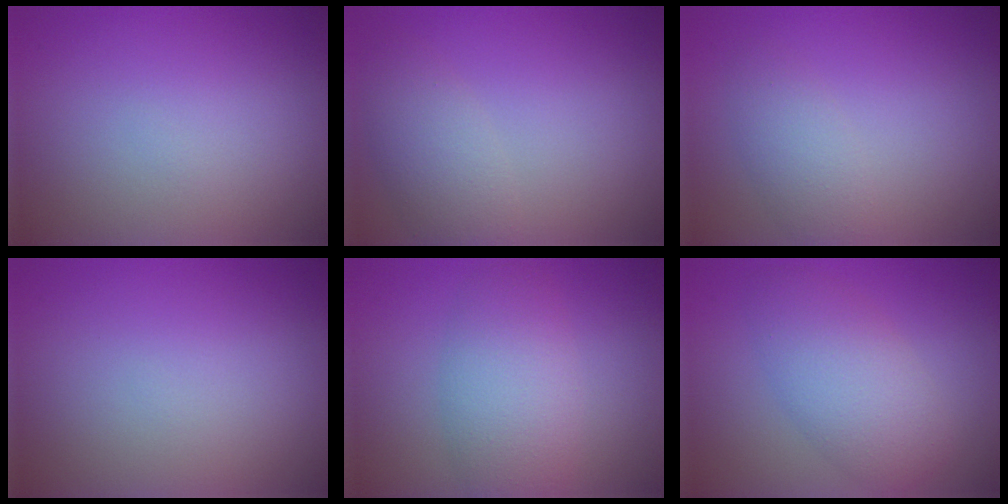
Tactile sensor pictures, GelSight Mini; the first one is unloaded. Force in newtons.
{"total": 3.3, "press": 3.3, "slide": 0.2}
{"total": 2.4, "press": 2.4, "slide": 0.1}
{"total": 0.0}
{"total": 5.1, "press": 5.1, "slide": 0.1}
{"total": 5.0, "press": 5.0, "slide": 0.2}